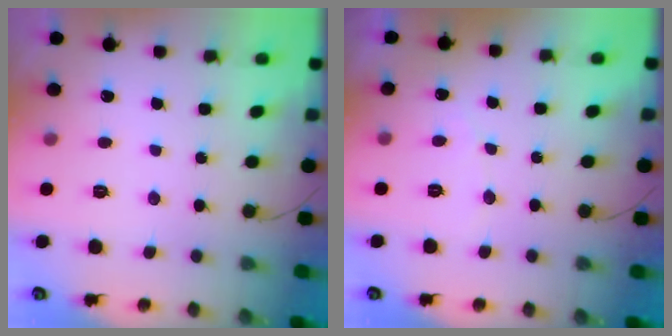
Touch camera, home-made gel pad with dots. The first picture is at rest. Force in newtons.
{"total": 2.4, "press": 2.4, "slide": 0.1}